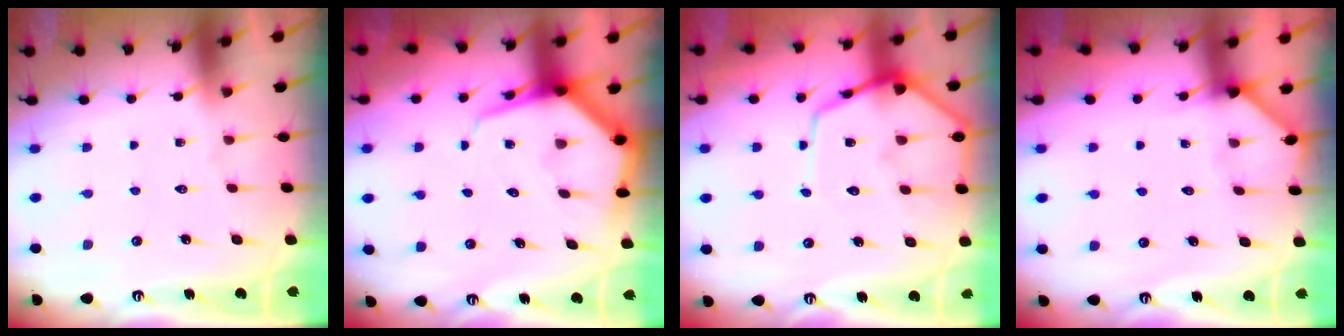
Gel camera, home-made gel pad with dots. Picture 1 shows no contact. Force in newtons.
{"total": 7.6, "press": 7.6, "slide": 0.9}
{"total": 11.5, "press": 11.4, "slide": 1.1}
{"total": 2.7, "press": 2.7, "slide": 0.2}